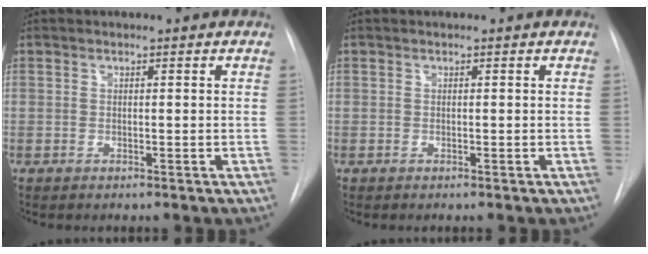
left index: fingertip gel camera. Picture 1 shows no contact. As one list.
[{"total": 0.0}]